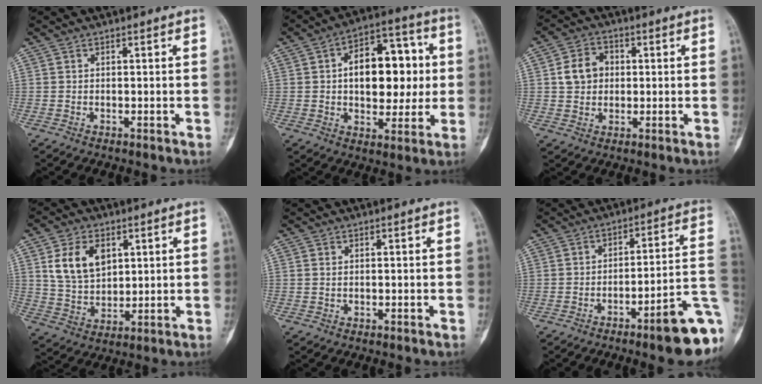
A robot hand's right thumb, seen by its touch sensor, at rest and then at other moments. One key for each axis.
{"total": 17.3, "fx": 1.7, "fy": 10.5, "fz": 13.7, "tx": -0.156, "ty": 0.022, "tz": 0.024}
{"total": 6.7, "fx": 0.8, "fy": 5.5, "fz": 3.7, "tx": -0.049, "ty": 0.010, "tz": 0.011}
{"total": 10.5, "fx": 3.7, "fy": 7.0, "fz": 6.9, "tx": -0.106, "ty": -0.014, "tz": 0.077}
{"total": 0.5, "fx": 0.2, "fy": 0.3, "fz": 0.4, "tx": -0.011, "ty": 0.004, "tz": 0.004}
{"total": 14.9, "fx": -6.5, "fy": 2.5, "fz": 13.2, "tx": -0.128, "ty": 0.046, "tz": -0.086}